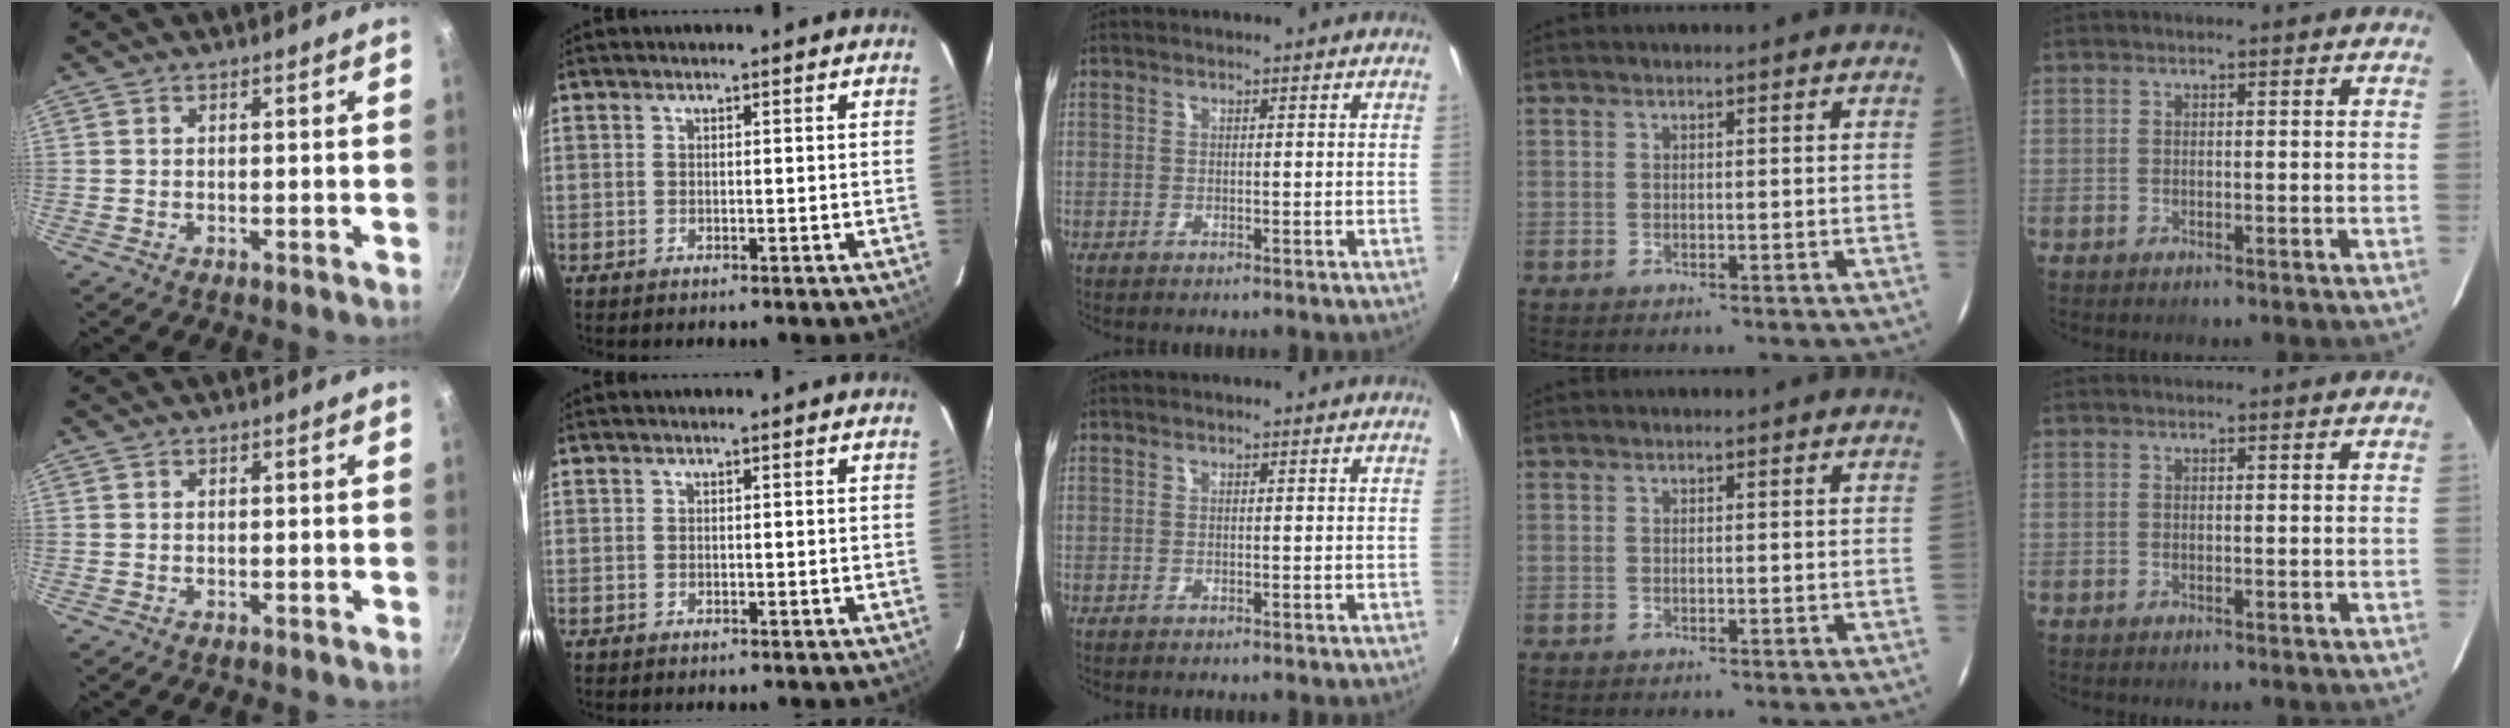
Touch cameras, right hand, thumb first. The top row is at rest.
{}